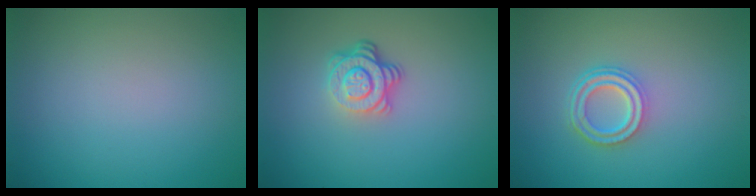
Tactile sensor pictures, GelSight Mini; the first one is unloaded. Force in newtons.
{"total": 4.0, "press": 2.8, "slide": 2.9}
{"total": 3.5, "press": 2.6, "slide": 2.3}